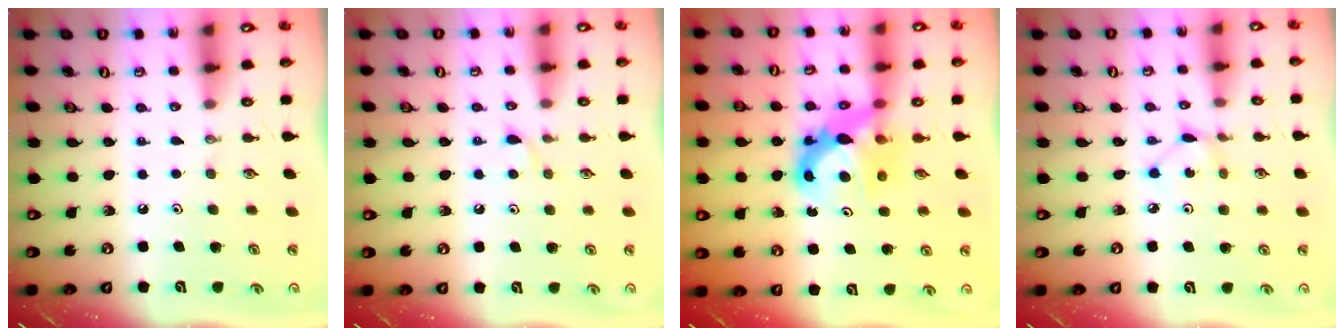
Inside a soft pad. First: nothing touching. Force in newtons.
{"total": 5.4, "press": 5.3, "slide": 0.8}
{"total": 8.9, "press": 8.8, "slide": 0.6}
{"total": 2.8, "press": 2.7, "slide": 0.3}